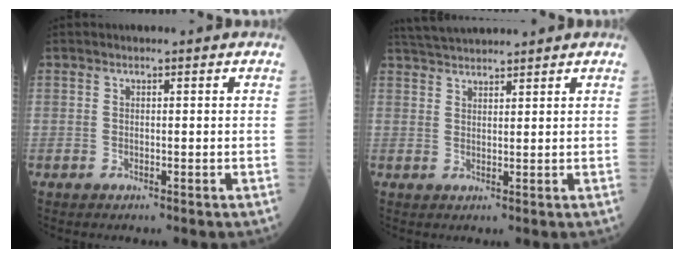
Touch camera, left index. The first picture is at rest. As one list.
[{"total": 5.4, "force": [5.1, 0.1, 1.5], "torque": [-0.032, 0.031, 0.095]}]